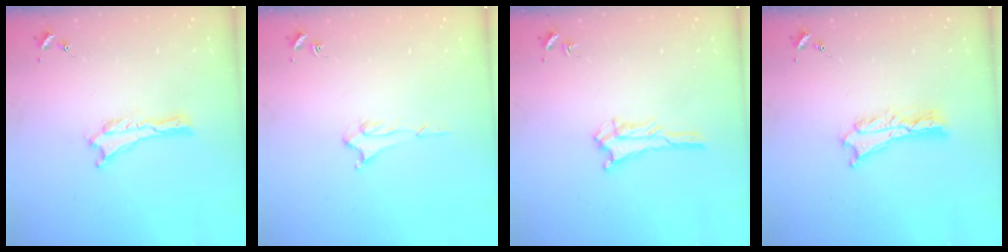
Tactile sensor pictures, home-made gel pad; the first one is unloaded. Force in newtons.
{"total": 1.7, "press": 1.6, "slide": 0.4}
{"total": 2.3, "press": 2.2, "slide": 0.2}
{"total": 2.4, "press": 2.4, "slide": 0.2}